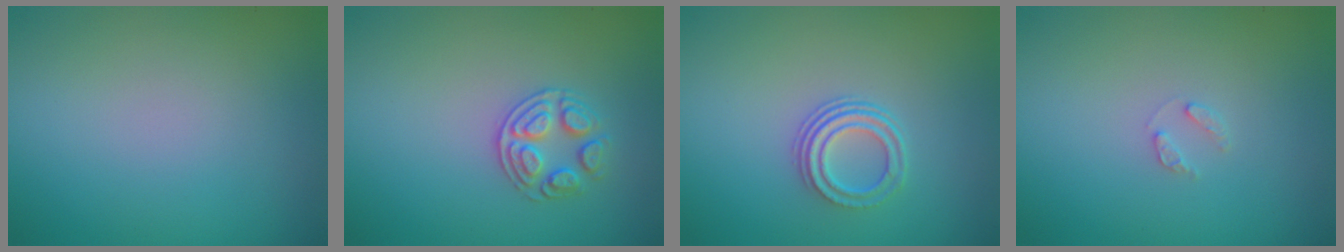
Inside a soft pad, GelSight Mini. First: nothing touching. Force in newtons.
{"total": 2.7, "press": 2.4, "slide": 1.1}
{"total": 3.0, "press": 2.2, "slide": 2.0}
{"total": 0.9, "press": 0.9, "slide": 0.2}